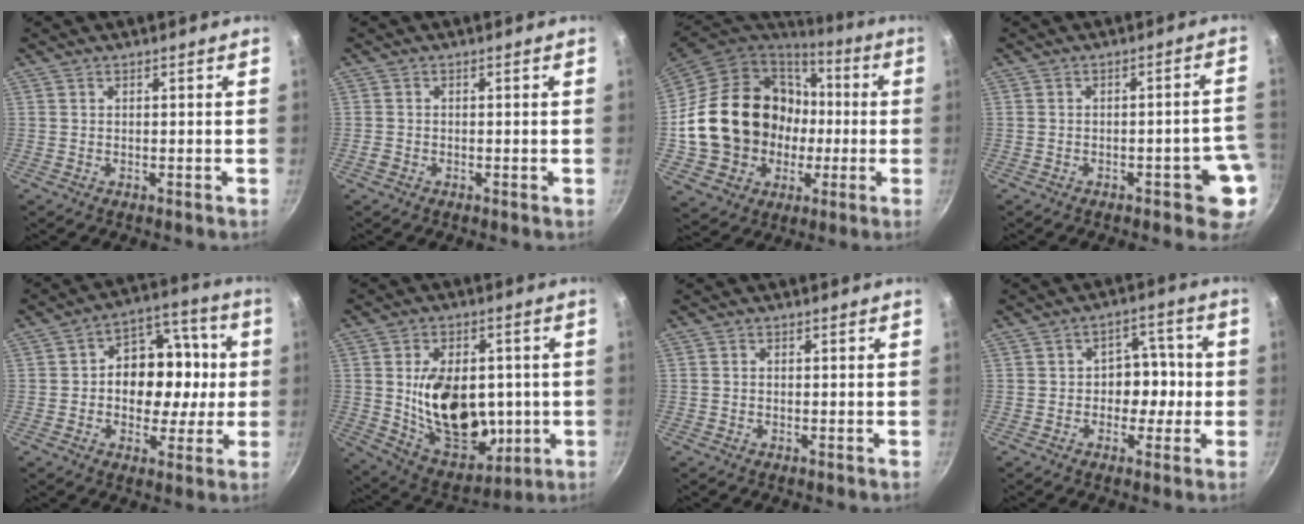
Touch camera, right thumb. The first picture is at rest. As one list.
[{"total": 1.2, "force": [-0.6, 0.9, 0.6], "torque": [-0.010, 0.003, -0.012]}, {"total": 23.7, "force": [-0.2, 20.1, 12.6], "torque": [-0.197, 0.043, 0.025]}, {"total": 6.6, "force": [-2.2, 2.9, 5.6], "torque": [-0.033, 0.032, -0.020]}, {"total": 15.1, "force": [-0.2, 11.4, 9.9], "torque": [-0.092, 0.029, -0.013]}, {"total": 19.8, "force": [-0.2, 13.5, 14.5], "torque": [-0.191, -0.010, 0.018]}, {"total": 0.6, "force": [-0.1, 0.5, 0.3], "torque": [-0.005, 0.003, -0.002]}, {"total": 7.3, "force": [-0.9, 5.8, 4.4], "torque": [0.006, 0.024, -0.018]}]